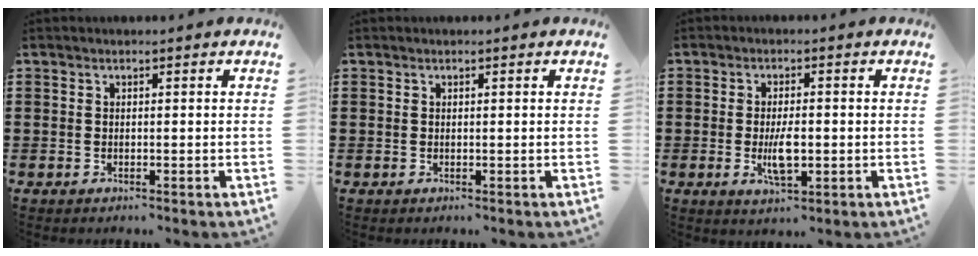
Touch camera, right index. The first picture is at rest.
{"total": 0.0}
{"total": 4.9, "force": [-0.7, 1.7, 4.6], "torque": [-0.094, -0.003, -0.016]}